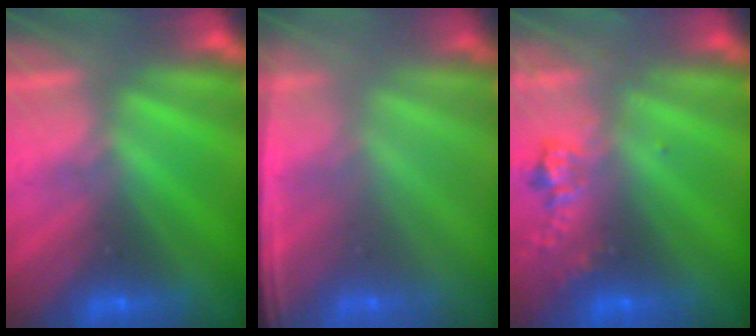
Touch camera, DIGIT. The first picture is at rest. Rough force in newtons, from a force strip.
{"total": 1.3}
{"total": 2.4}